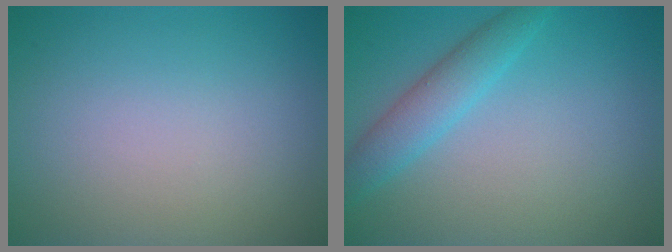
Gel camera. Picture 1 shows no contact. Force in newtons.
{"total": 3.0, "press": 3.0, "slide": 0.1}